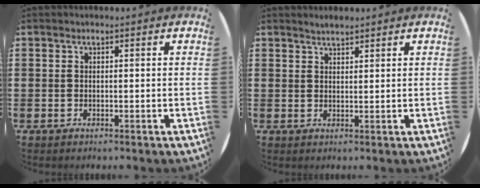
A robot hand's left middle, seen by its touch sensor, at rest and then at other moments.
{"total": 1.6, "force": [1.6, 0.2, 0.1], "torque": [-0.004, 0.004, 0.029]}